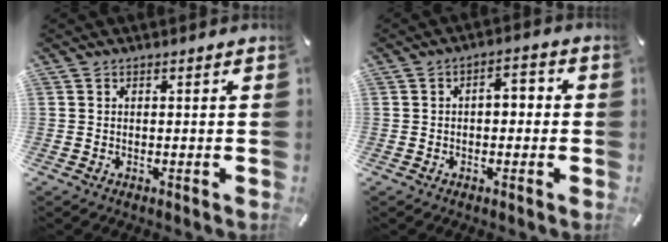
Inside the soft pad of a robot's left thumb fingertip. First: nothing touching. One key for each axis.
{"total": 3.9, "fx": -1.3, "fy": 2.4, "fz": 2.8, "tx": -0.043, "ty": 0.017, "tz": -0.030}